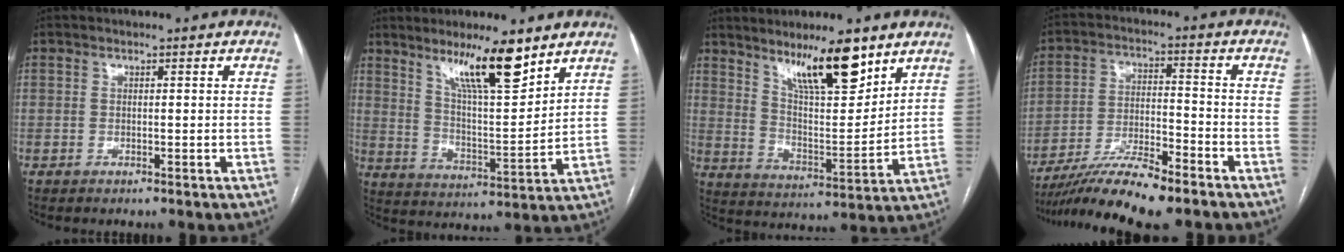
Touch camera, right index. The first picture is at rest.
{"total": 11.7, "force": [8.2, 1.4, 8.3], "torque": [-0.143, -0.008, 0.147]}
{"total": 12.8, "force": [9.0, 2.4, 8.8], "torque": [-0.147, -0.008, 0.162]}
{"total": 11.6, "force": [-9.4, 1.0, 6.6], "torque": [-0.115, -0.011, -0.164]}